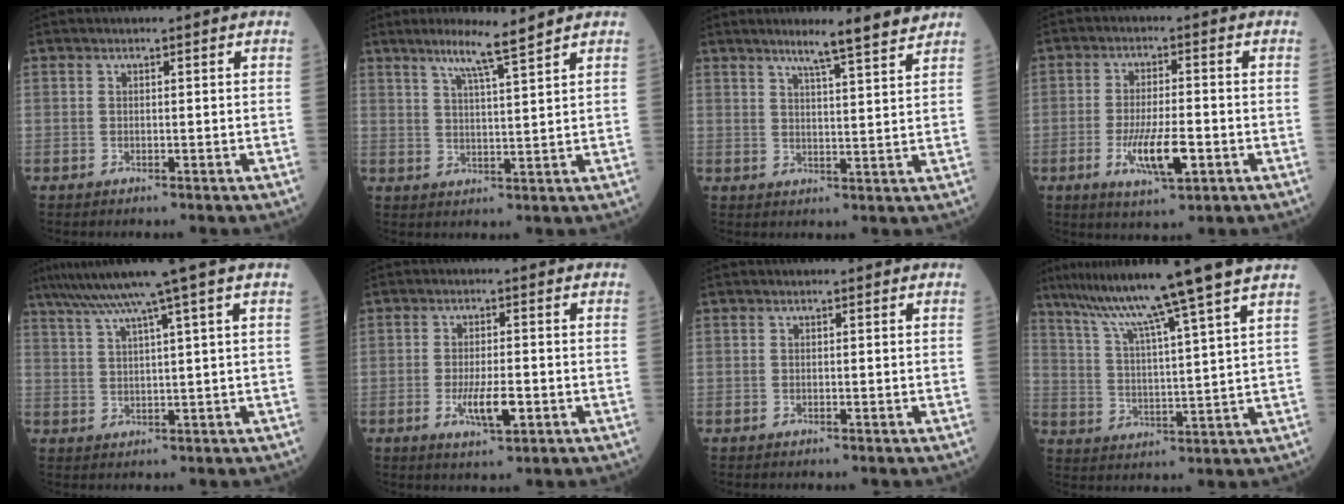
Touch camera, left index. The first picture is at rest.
{"total": 5.7, "force": [4.4, -1.0, 3.6], "torque": [-0.065, -0.006, 0.078]}
{"total": 6.9, "force": [5.9, -0.6, 3.7], "torque": [-0.062, -0.005, 0.080]}
{"total": 7.7, "force": [-2.7, 1.7, 7.0], "torque": [-0.131, -0.011, -0.048]}
{"total": 9.7, "force": [6.8, -2.4, 6.6], "torque": [-0.110, 0.020, 0.105]}
{"total": 5.0, "force": [-1.7, 1.1, 4.5], "torque": [-0.087, -0.005, -0.029]}
{"total": 0.0}
{"total": 15.2, "force": [11.6, -2.7, 9.4], "torque": [-0.151, -0.003, 0.177]}